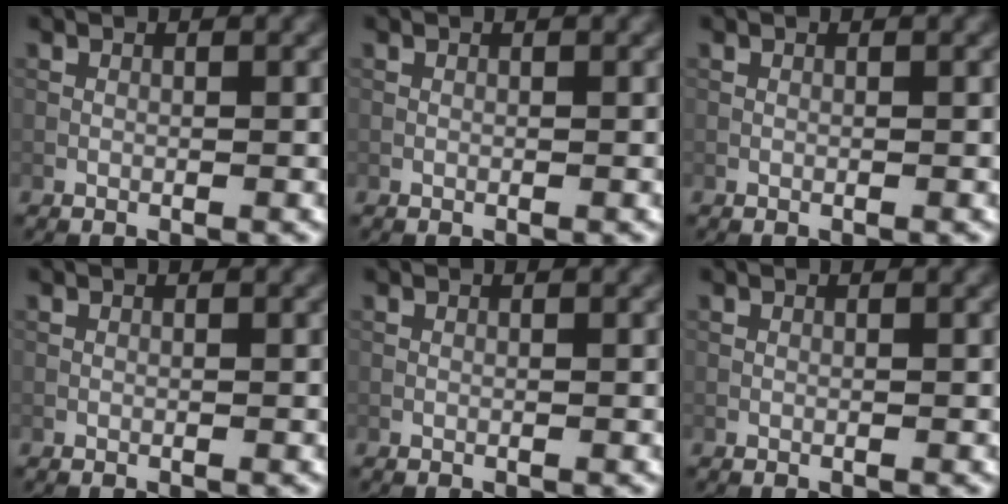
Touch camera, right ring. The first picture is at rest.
{"total": 0.0}
{"total": 0.0}
{"total": 0.0}
{"total": 0.0}
{"total": 0.0}